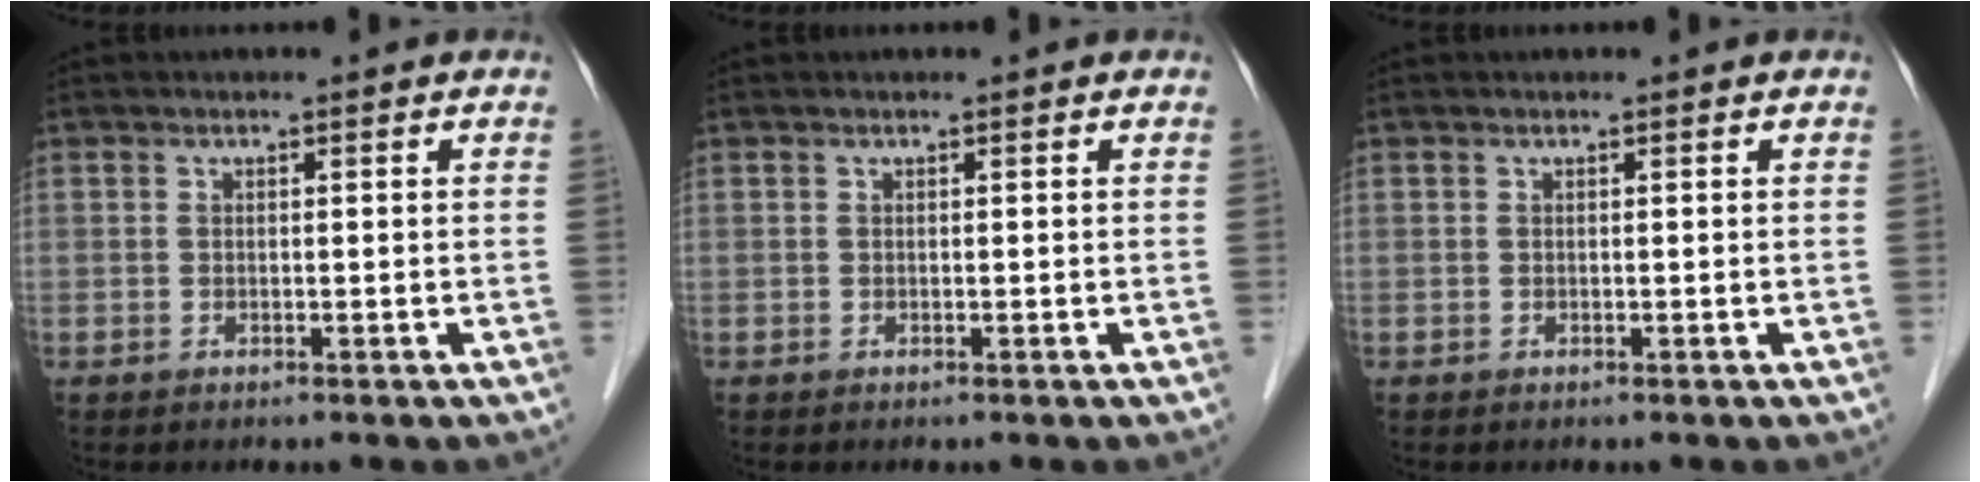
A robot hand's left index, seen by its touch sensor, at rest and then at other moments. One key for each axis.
{"total": 0.0}
{"total": 0.0}